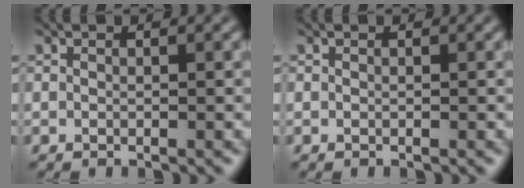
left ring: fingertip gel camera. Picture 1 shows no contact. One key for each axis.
{"total": 0.0}